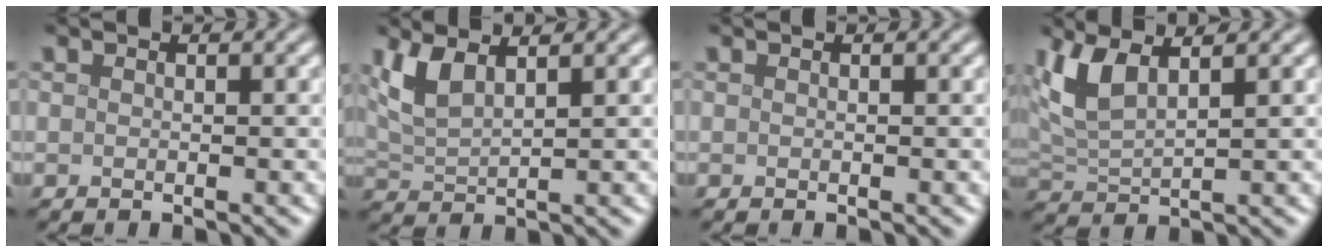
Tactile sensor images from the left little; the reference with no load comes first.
{"total": 3.5, "force": [2.1, 1.1, 2.5], "torque": [-0.067, 0.003, 0.047]}
{"total": 0.0}
{"total": 4.7, "force": [2.7, 1.6, 3.5], "torque": [-0.092, 0.006, 0.056]}